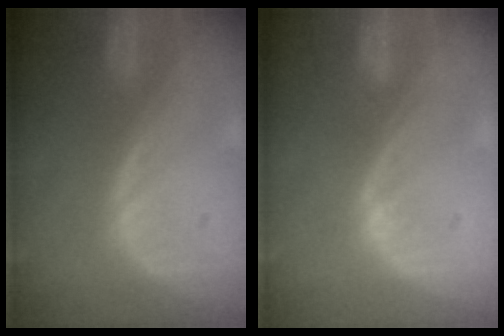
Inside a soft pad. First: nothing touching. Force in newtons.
{"total": 1.0, "press": 0.8, "slide": 0.6}